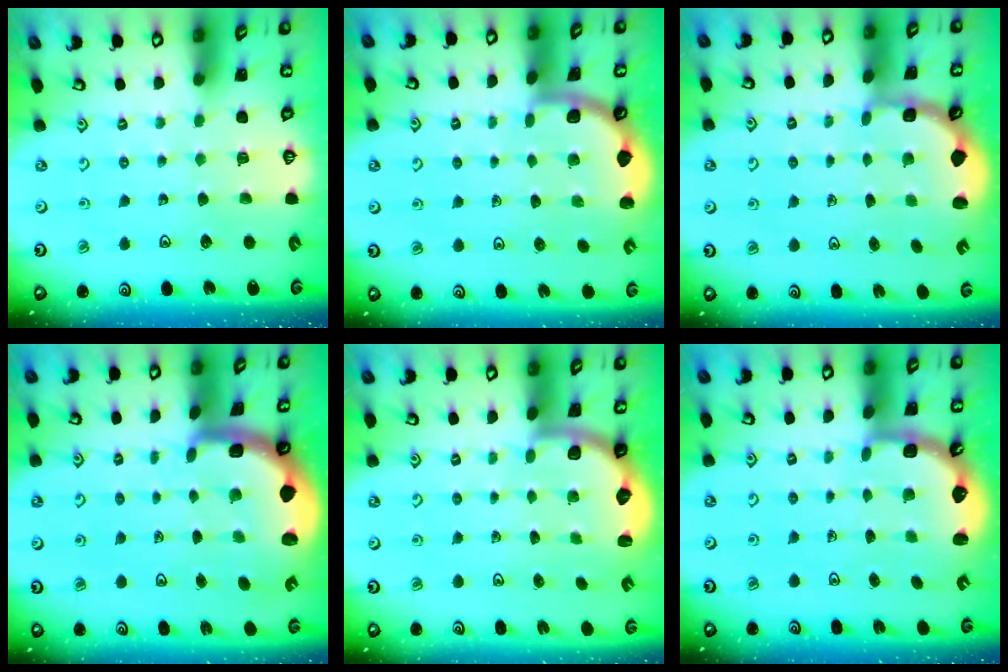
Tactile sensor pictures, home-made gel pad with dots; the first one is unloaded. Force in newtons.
{"total": 1.9, "press": 1.9, "slide": 0.0}
{"total": 2.9, "press": 1.9, "slide": 2.2}
{"total": 3.7, "press": 3.6, "slide": 1.0}
{"total": 2.4, "press": 2.1, "slide": 1.2}
{"total": 2.8, "press": 2.2, "slide": 1.8}